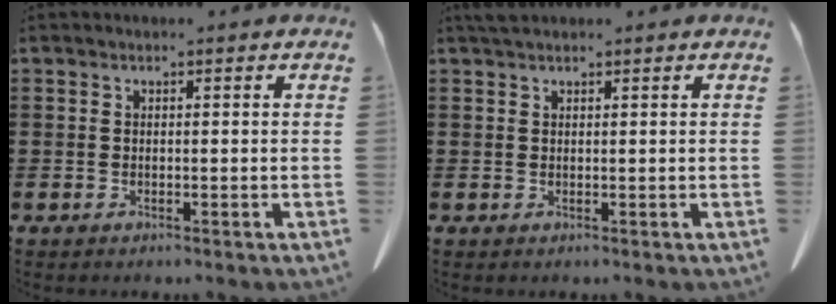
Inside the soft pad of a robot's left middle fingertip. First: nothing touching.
{"total": 1.3, "force": [1.1, 0.3, 0.6], "torque": [-0.014, 0.002, 0.021]}